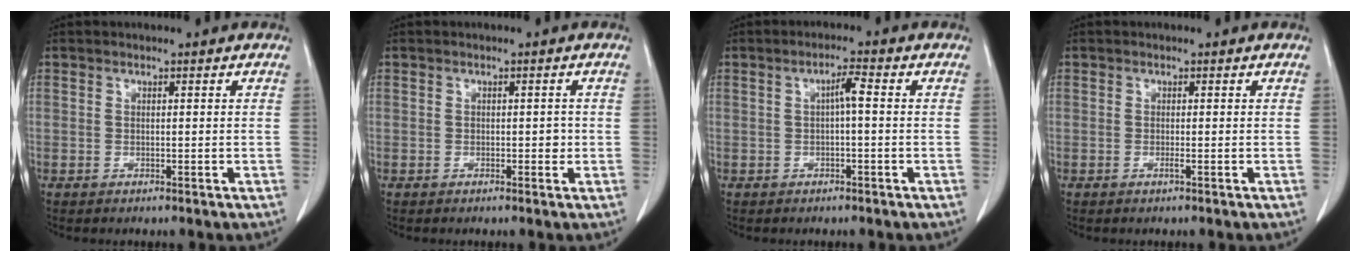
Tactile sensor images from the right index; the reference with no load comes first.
{"total": 1.2, "force": [-0.2, 0.7, 0.9], "torque": [-0.009, 0.002, -0.002]}
{"total": 2.5, "force": [0.1, 0.2, 2.5], "torque": [-0.045, 0.005, 0.001]}
{"total": 0.5, "force": [-0.2, -0.1, 0.5], "torque": [-0.008, 0.000, -0.005]}